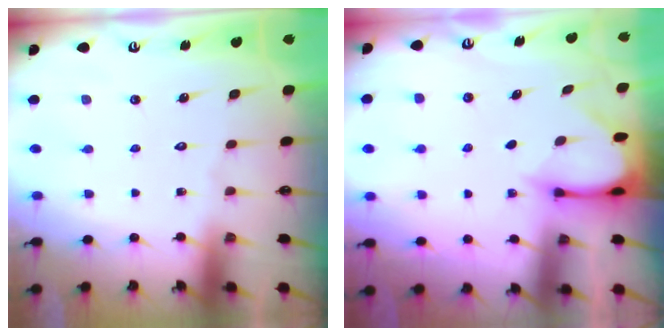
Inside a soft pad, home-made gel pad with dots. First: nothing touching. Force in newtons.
{"total": 3.1, "press": 3.1, "slide": 0.2}